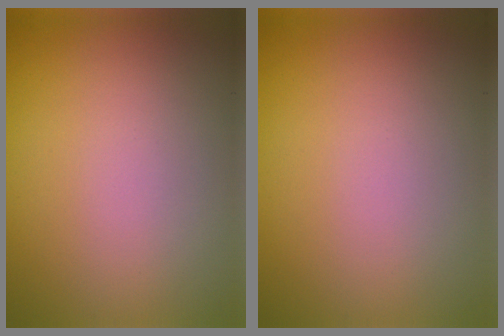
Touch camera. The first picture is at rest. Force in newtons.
{"total": 0.0}